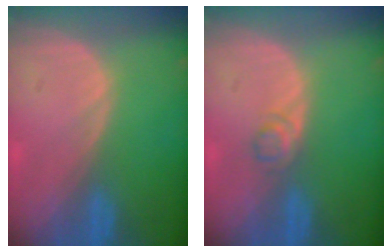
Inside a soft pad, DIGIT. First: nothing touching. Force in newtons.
{"total": 1.9, "press": 1.8, "slide": 0.2}